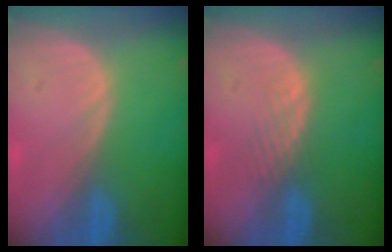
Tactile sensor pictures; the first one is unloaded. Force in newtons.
{"total": 1.8, "press": 1.8, "slide": 0.2}